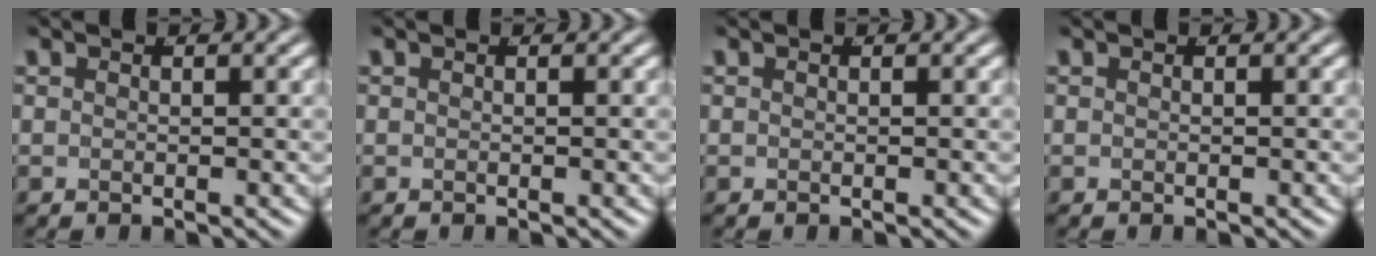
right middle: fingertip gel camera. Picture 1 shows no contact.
{"total": 0.0}
{"total": 0.0}
{"total": 0.0}